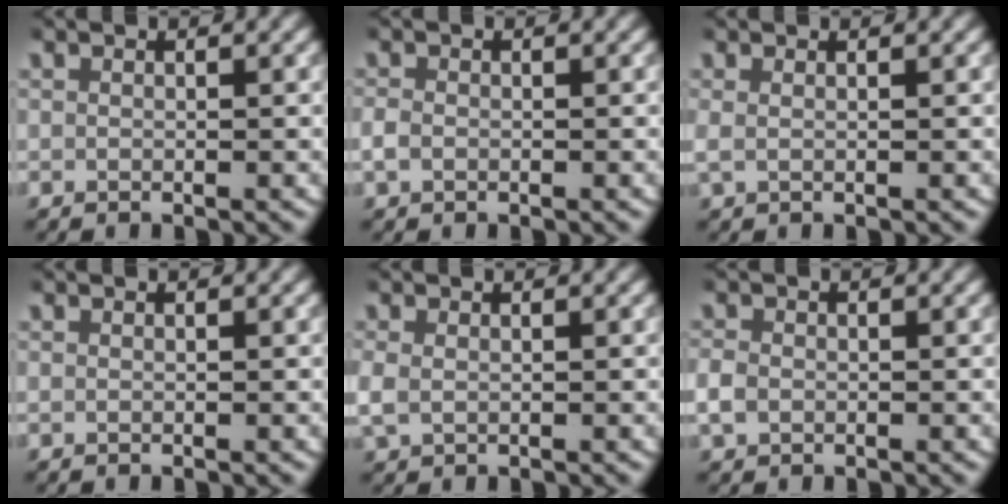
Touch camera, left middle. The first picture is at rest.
{"total": 1.4, "force": [-0.5, 1.1, 0.7], "torque": [-0.023, 0.001, -0.008]}
{"total": 1.0, "force": [0.3, 0.5, 0.8], "torque": [-0.025, -0.002, 0.007]}
{"total": 0.0}
{"total": 2.0, "force": [0.0, 1.7, 1.2], "torque": [-0.044, -0.006, 0.008]}
{"total": 2.0, "force": [-0.4, 1.7, 0.9], "torque": [-0.035, 0.000, -0.006]}